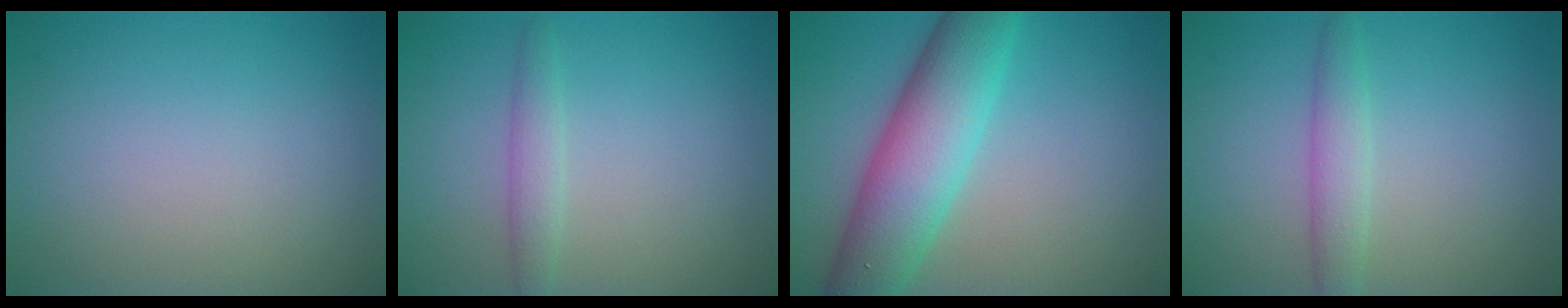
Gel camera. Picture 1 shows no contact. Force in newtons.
{"total": 1.7, "press": 1.7, "slide": 0.0}
{"total": 8.2, "press": 8.2, "slide": 0.2}
{"total": 2.4, "press": 2.4, "slide": 0.1}